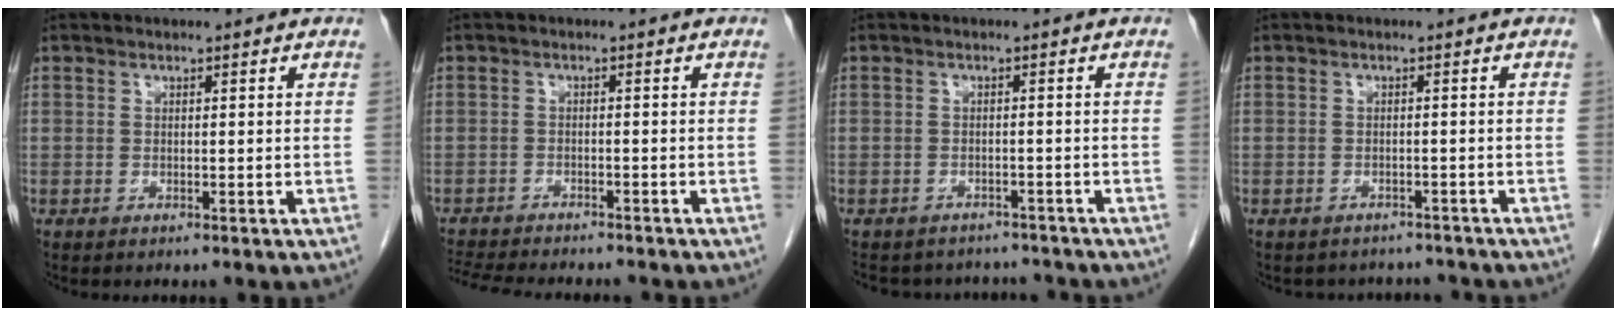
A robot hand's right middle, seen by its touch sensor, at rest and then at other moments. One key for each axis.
{"total": 12.2, "fx": -11.0, "fy": 2.1, "fz": 4.9, "tx": -0.088, "ty": -0.011, "tz": -0.154}
{"total": 9.5, "fx": -8.8, "fy": 3.3, "fz": 1.5, "tx": -0.026, "ty": 0.015, "tz": -0.104}
{"total": 5.1, "fx": -4.6, "fy": 2.0, "fz": 0.0, "tx": 0.002, "ty": 0.010, "tz": -0.053}